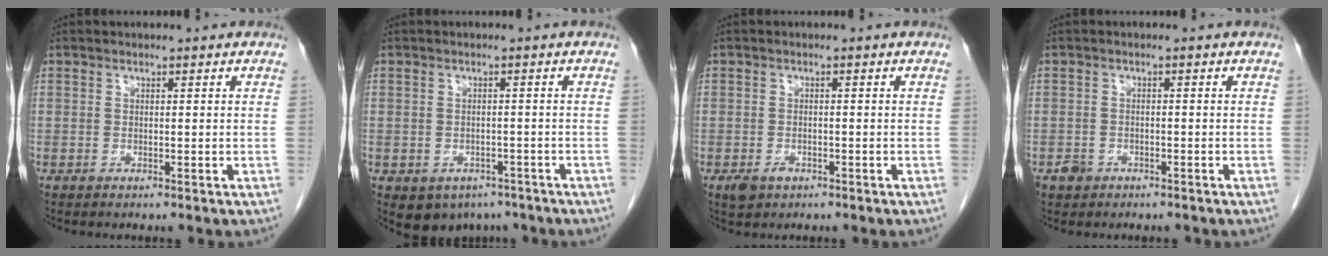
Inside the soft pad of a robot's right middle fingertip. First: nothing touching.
{"total": 5.5, "force": [-3.4, 4.0, 1.5], "torque": [-0.013, 0.007, -0.039]}
{"total": 2.2, "force": [-1.3, 1.4, 1.2], "torque": [-0.021, 0.000, -0.013]}
{"total": 2.1, "force": [-1.3, 1.6, 0.4], "torque": [-0.013, 0.005, -0.018]}